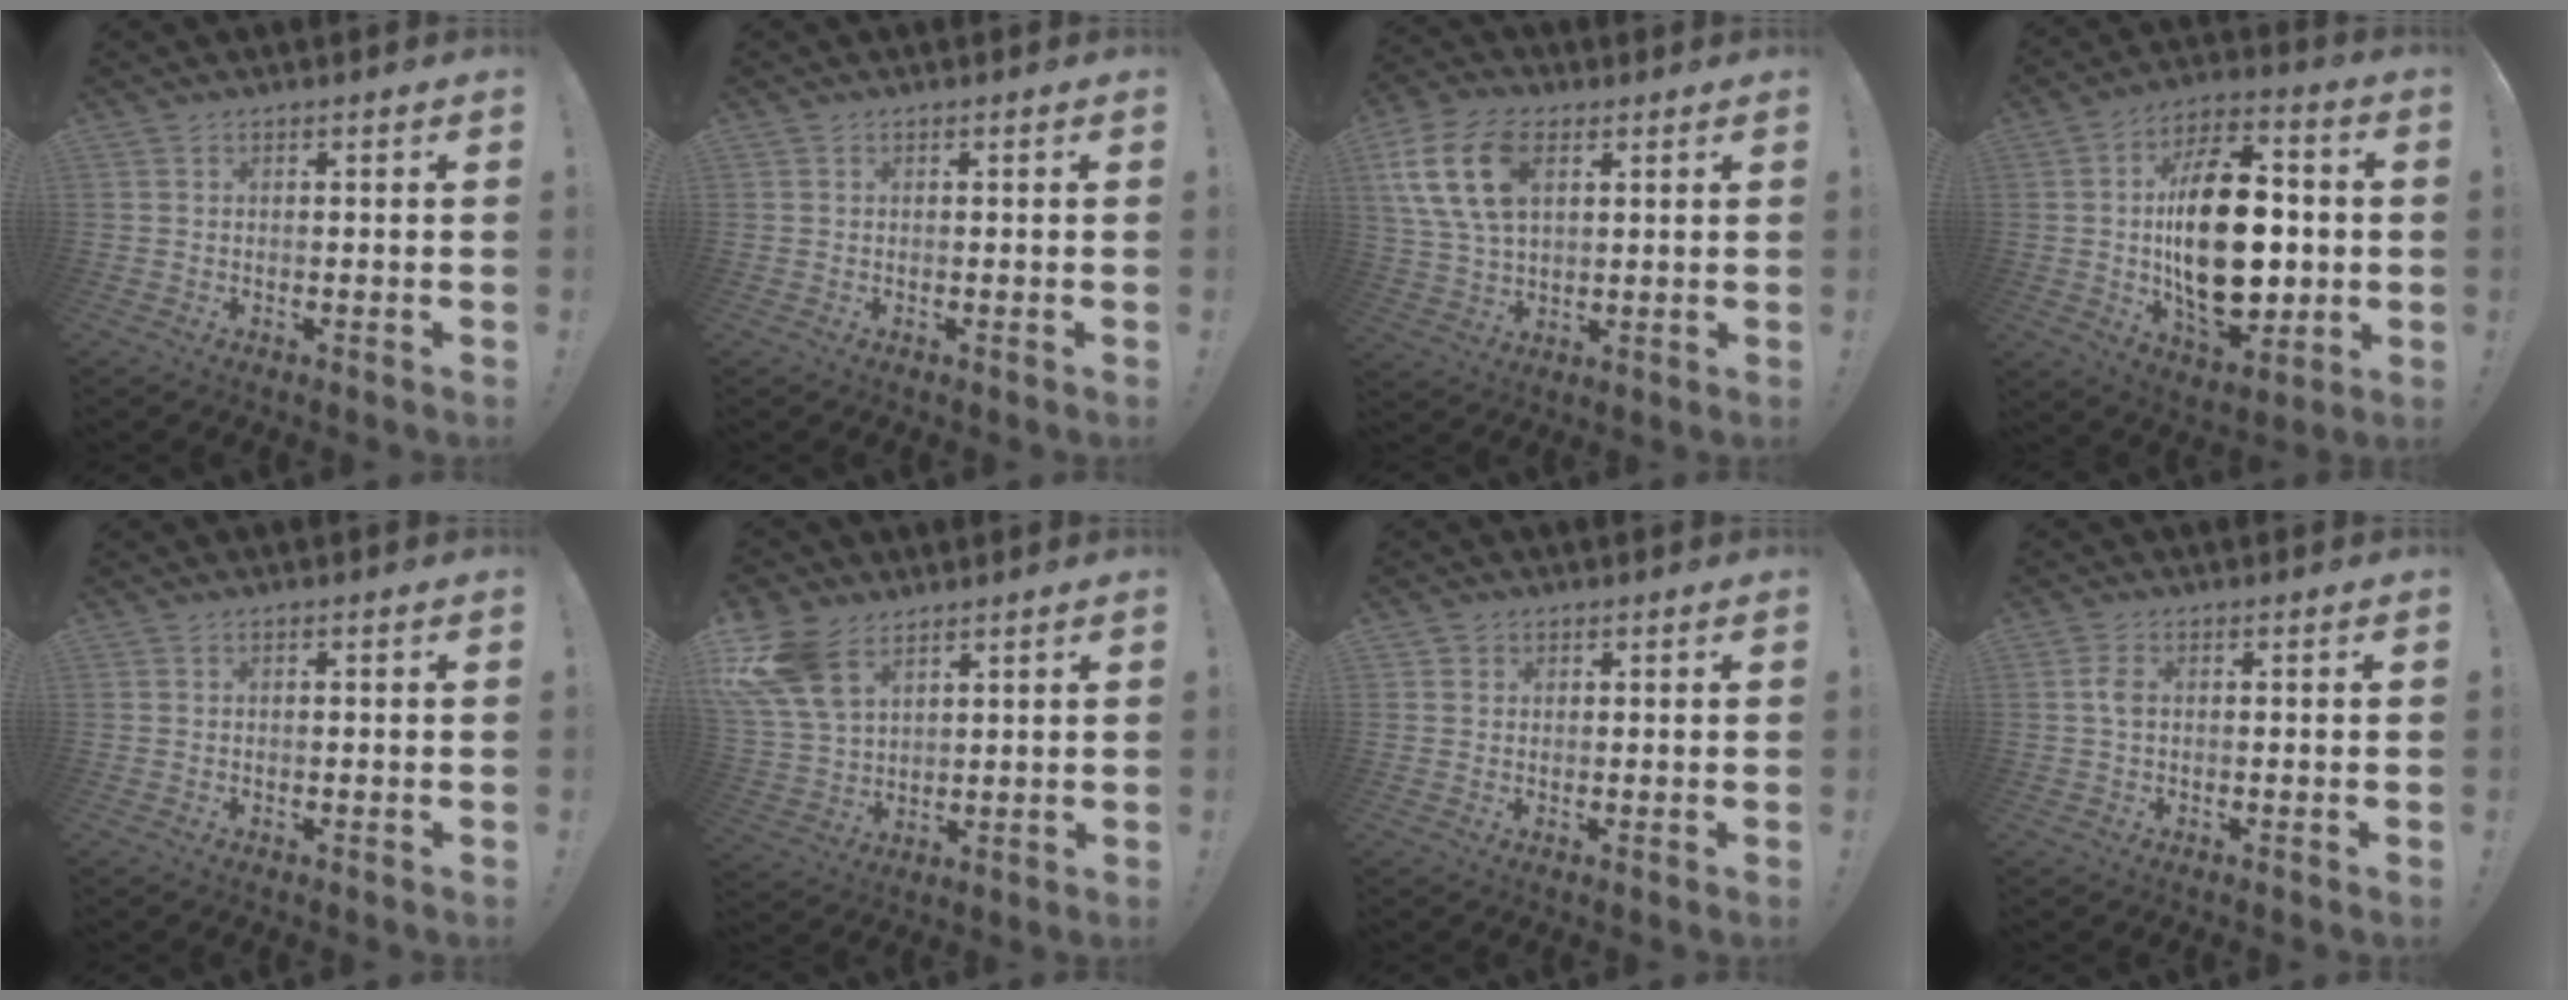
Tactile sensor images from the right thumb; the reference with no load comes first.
{"total": 0.0}
{"total": 16.4, "force": [5.9, 10.3, 11.3], "torque": [-0.229, -0.003, 0.110]}
{"total": 26.5, "force": [-0.6, 15.1, 21.8], "torque": [-0.367, 0.002, -0.001]}
{"total": 0.0}
{"total": 14.5, "force": [8.0, 9.0, 8.0], "torque": [-0.155, -0.034, 0.158]}
{"total": 1.7, "force": [0.8, 1.5, 0.2], "torque": [0.003, 0.000, 0.012]}
{"total": 3.0, "force": [0.3, 1.8, 2.5], "torque": [-0.047, 0.008, 0.005]}